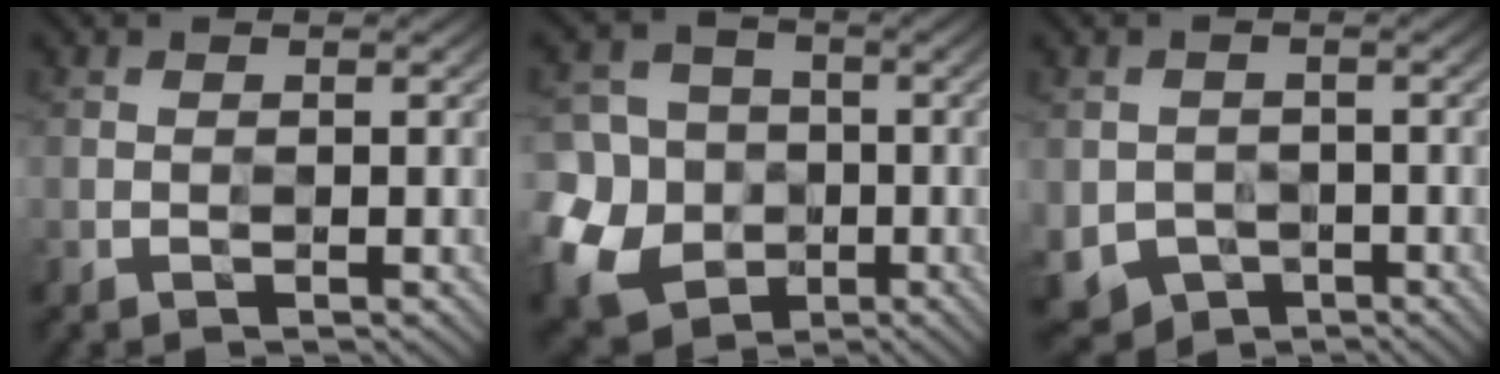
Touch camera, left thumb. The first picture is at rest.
{"total": 11.7, "force": [-3.0, 10.5, 4.3], "torque": [-0.153, -0.028, -0.075]}
{"total": 4.0, "force": [-1.6, 3.5, 1.1], "torque": [-0.038, -0.019, -0.026]}